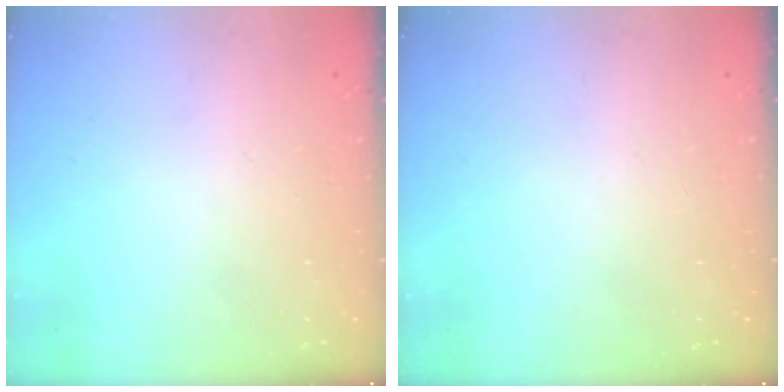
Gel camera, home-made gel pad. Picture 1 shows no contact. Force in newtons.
{"total": 0.0}